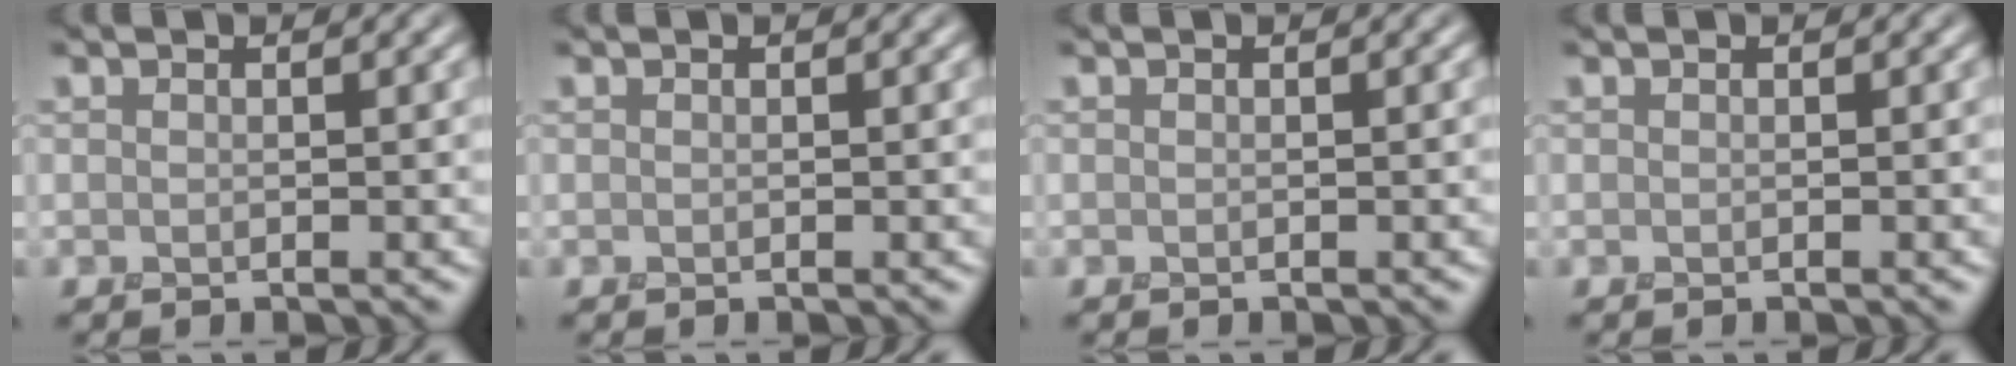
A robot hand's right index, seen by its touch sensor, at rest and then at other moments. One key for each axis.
{"total": 0.0}
{"total": 0.0}
{"total": 0.0}